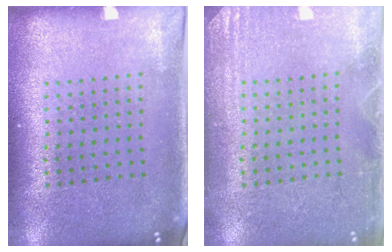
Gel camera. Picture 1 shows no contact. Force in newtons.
{"total": 2.6, "press": 2.5, "slide": 0.4}